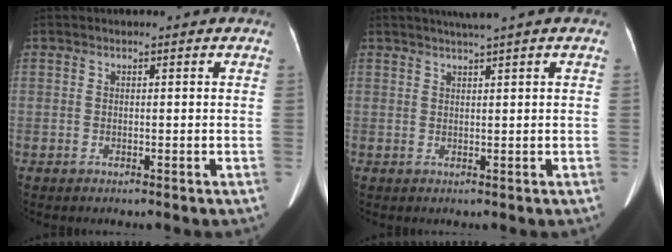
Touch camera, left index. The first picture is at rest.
{"total": 2.6, "force": [2.0, -0.8, 1.5], "torque": [-0.024, 0.006, 0.038]}